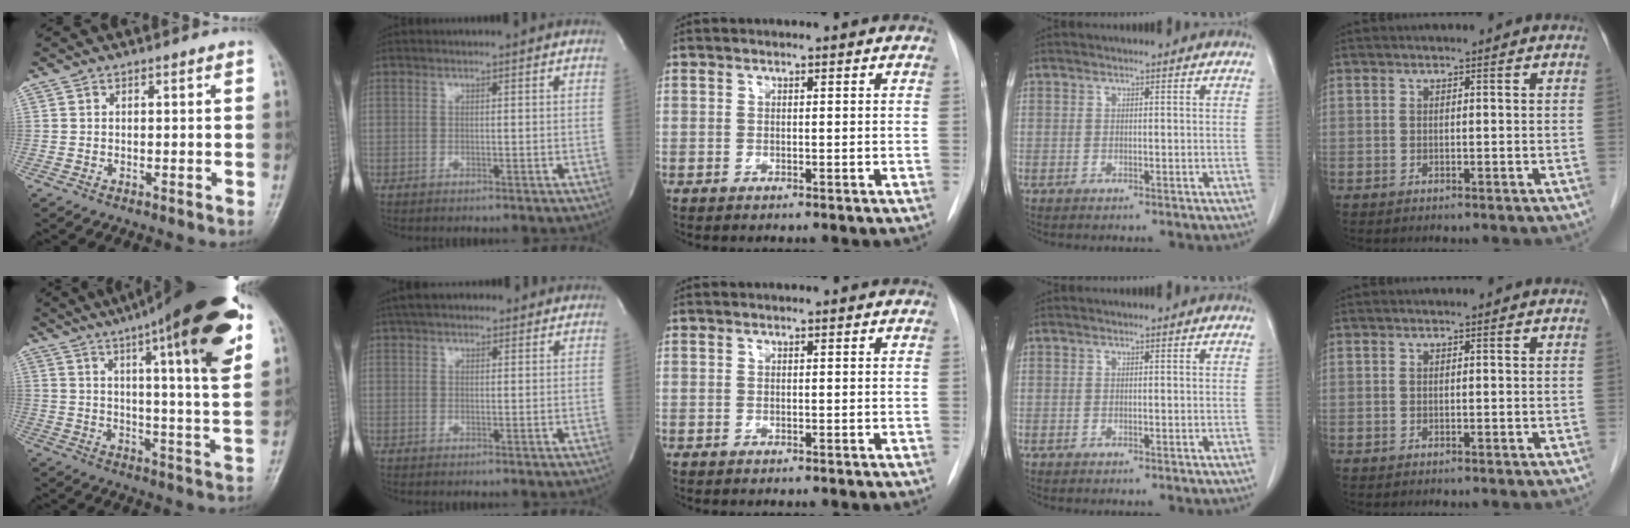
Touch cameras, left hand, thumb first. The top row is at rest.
{"thumb": {"total": 26.0, "force": [14.4, 4.3, 21.2], "torque": [-0.300, -0.029, 0.199]}, "index": {"total": 9.2, "force": [7.7, 3.3, 4.0], "torque": [-0.055, 0.037, 0.113]}}